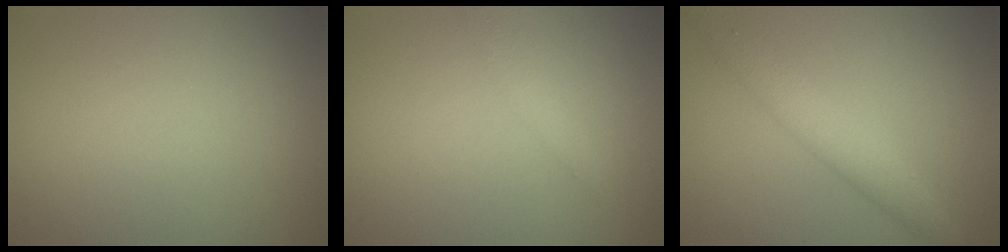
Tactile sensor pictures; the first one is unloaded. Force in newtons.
{"total": 1.3, "press": 1.3, "slide": 0.0}
{"total": 3.7, "press": 3.7, "slide": 0.1}